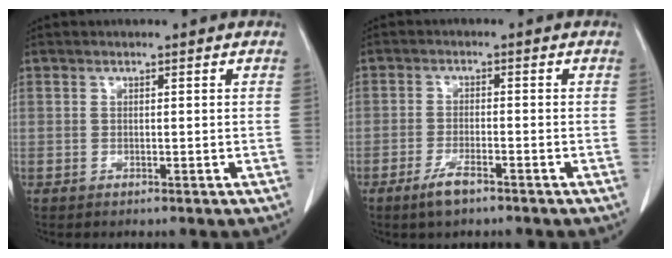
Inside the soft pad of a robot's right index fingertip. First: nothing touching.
{"total": 3.8, "force": [-2.7, 0.8, 2.6], "torque": [-0.057, -0.003, -0.048]}